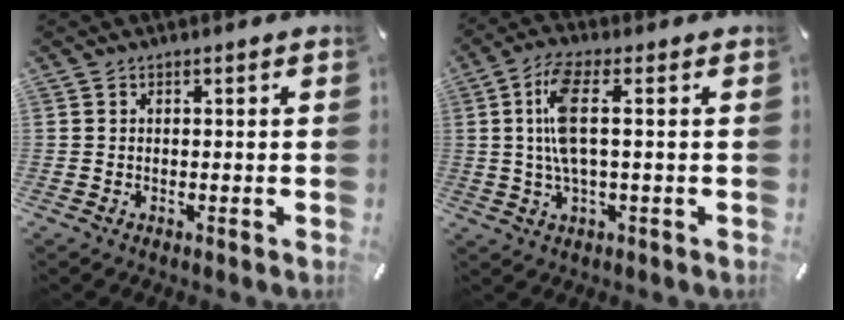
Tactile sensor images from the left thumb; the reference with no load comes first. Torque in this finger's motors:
{"motor_torque": [0.42, 0.36, 0.55, 0.34, 0.13]}